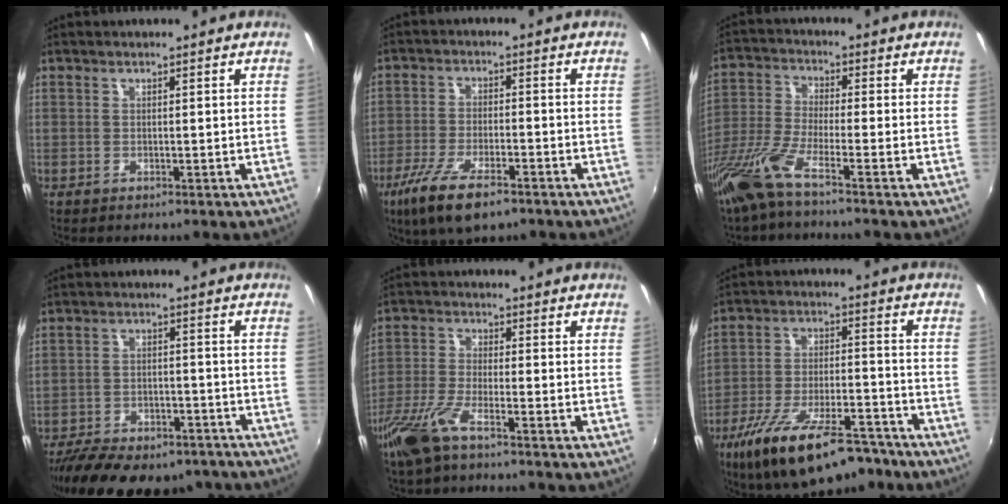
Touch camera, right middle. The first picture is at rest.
{"total": 11.0, "force": [-7.2, 3.3, 7.7], "torque": [-0.174, -0.034, -0.132]}
{"total": 8.9, "force": [-6.2, 0.3, 6.3], "torque": [-0.140, -0.021, -0.124]}
{"total": 20.7, "force": [-16.4, 8.4, 9.5], "torque": [-0.199, -0.016, -0.225]}
{"total": 8.2, "force": [-5.7, 1.5, 5.7], "torque": [-0.133, -0.013, -0.117]}
{"total": 20.1, "force": [-13.9, 7.3, 12.5], "torque": [-0.230, -0.030, -0.219]}